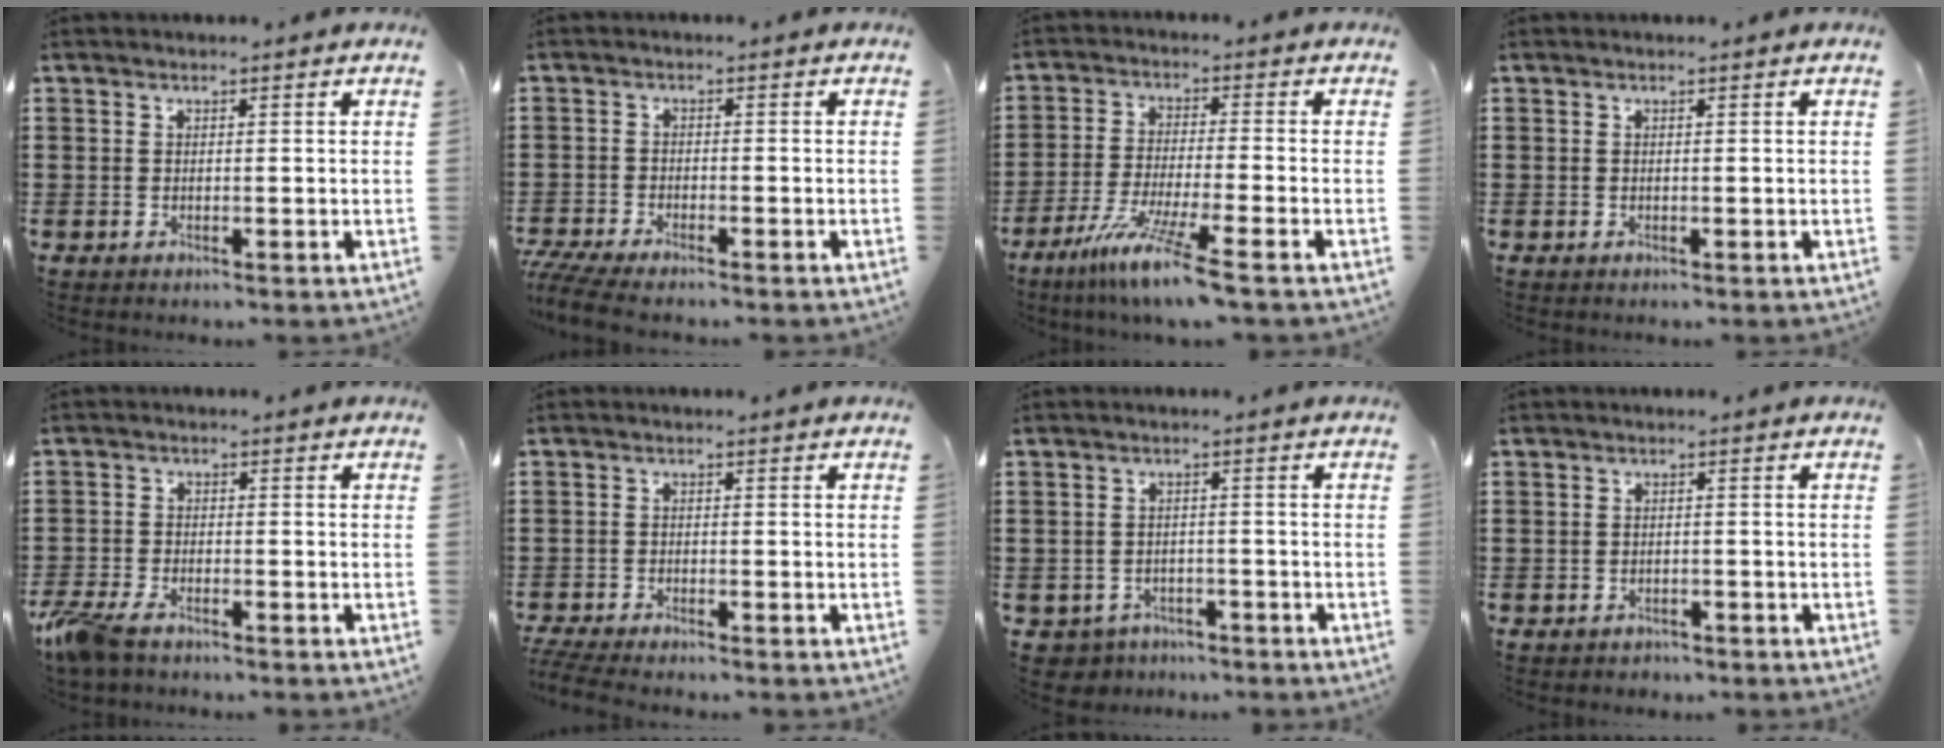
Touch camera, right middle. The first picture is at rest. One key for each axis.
{"total": 3.6, "fx": -3.4, "fy": 0.1, "fz": 1.2, "tx": -0.041, "ty": -0.013, "tz": -0.074}
{"total": 8.0, "fx": -5.9, "fy": -0.7, "fz": 5.3, "tx": -0.110, "ty": -0.020, "tz": -0.116}
{"total": 0.0}
{"total": 4.5, "fx": -3.6, "fy": 1.3, "fz": 2.3, "tx": -0.079, "ty": -0.014, "tz": -0.079}
{"total": 2.5, "fx": -2.4, "fy": 0.1, "fz": 0.7, "tx": -0.027, "ty": -0.005, "tz": -0.053}
{"total": 2.5, "fx": -2.4, "fy": 0.9, "fz": -0.3, "tx": -0.006, "ty": 0.000, "tz": -0.054}
{"total": 1.2, "fx": -1.1, "fy": 0.5, "fz": -0.1, "tx": -0.002, "ty": 0.003, "tz": -0.026}